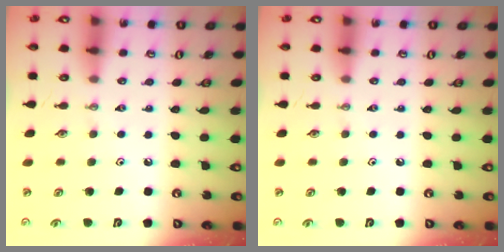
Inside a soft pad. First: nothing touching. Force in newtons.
{"total": 0.0}